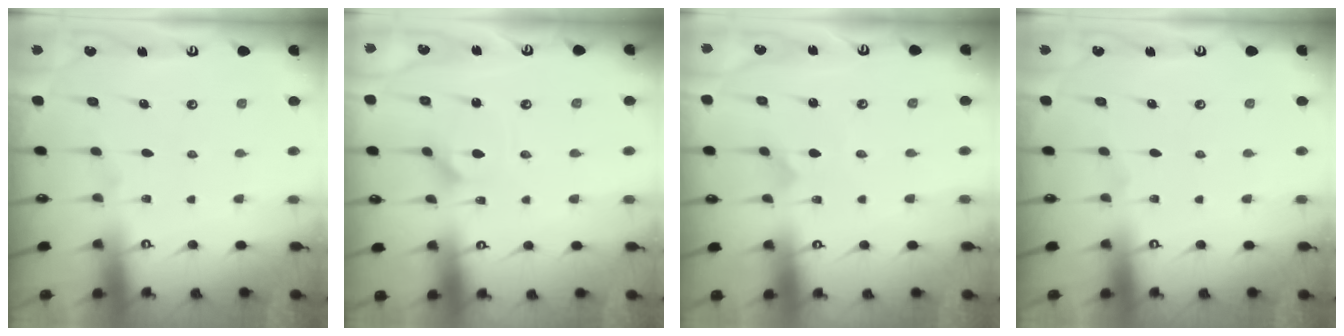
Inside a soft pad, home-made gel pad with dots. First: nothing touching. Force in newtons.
{"total": 2.3, "press": 2.3, "slide": 0.1}
{"total": 0.0}
{"total": 0.0}